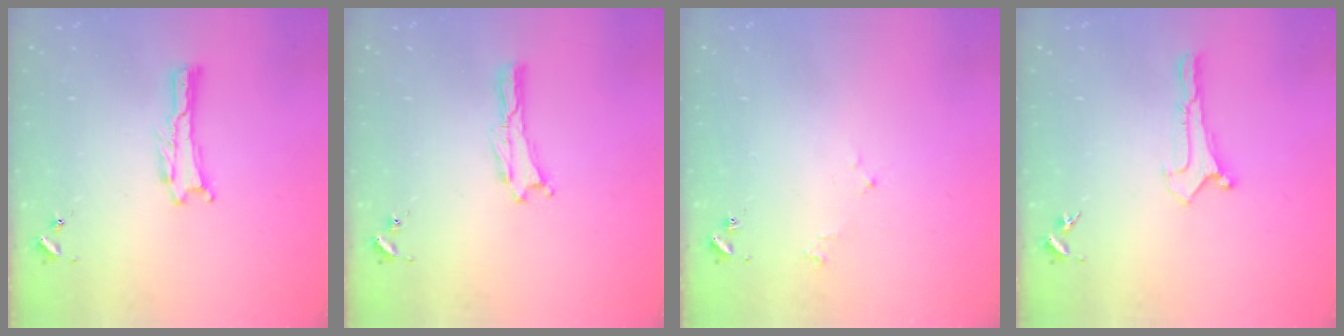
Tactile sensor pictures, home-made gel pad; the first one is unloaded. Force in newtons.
{"total": 0.0}
{"total": 1.6, "press": 1.5, "slide": 0.3}
{"total": 0.0}